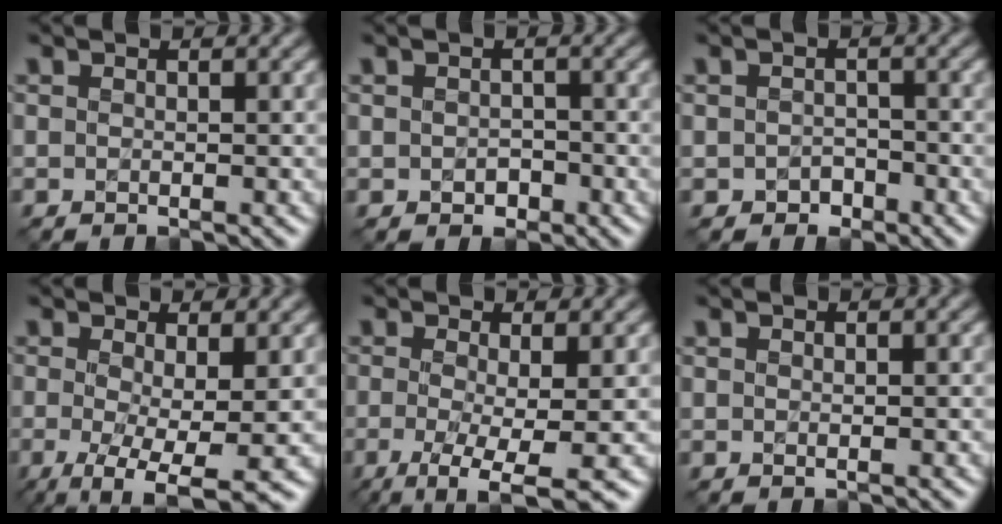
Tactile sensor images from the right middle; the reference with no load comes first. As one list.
[{"total": 1.2, "force": [0.0, 1.1, 0.6], "torque": [-0.011, -0.002, -0.002]}, {"total": 1.3, "force": [-0.4, 1.1, 0.4], "torque": [-0.006, 0.002, -0.010]}, {"total": 5.8, "force": [-1.1, 1.3, 5.5], "torque": [-0.102, -0.014, -0.015]}, {"total": 5.4, "force": [-1.5, 1.1, 5.1], "torque": [-0.085, -0.009, -0.028]}, {"total": 0.7, "force": [0.7, 0.0, 0.0], "torque": [-0.003, 0.005, 0.010]}]